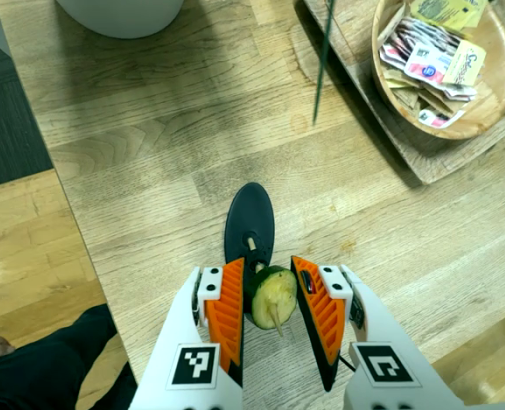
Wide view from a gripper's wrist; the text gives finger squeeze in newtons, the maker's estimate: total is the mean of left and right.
{"total": 4.5, "left": 4.3, "right": 4.8}